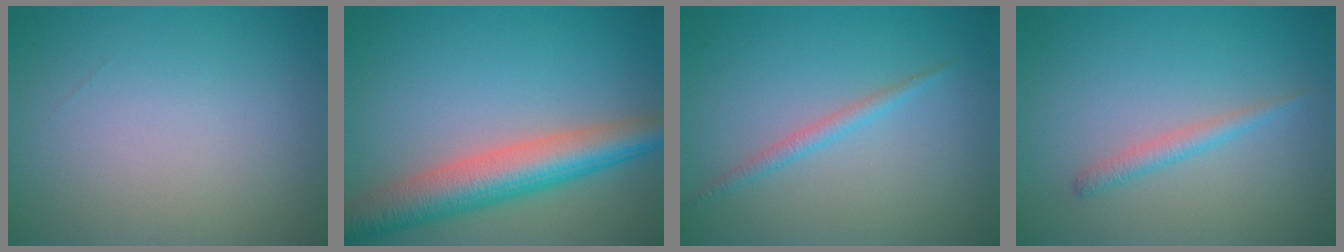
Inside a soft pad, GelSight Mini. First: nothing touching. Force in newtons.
{"total": 7.1, "press": 7.1, "slide": 0.0}
{"total": 1.4, "press": 1.4, "slide": 0.1}
{"total": 1.5, "press": 1.5, "slide": 0.0}